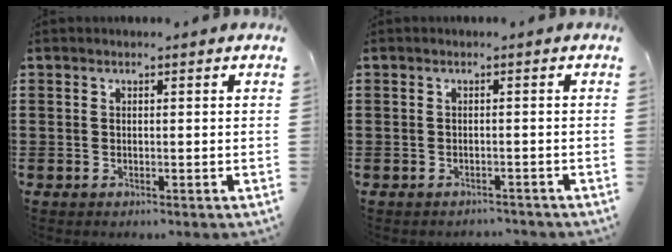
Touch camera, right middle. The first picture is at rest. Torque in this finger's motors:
{"motor_torque": [-0.29, 0.10, -0.11, -0.03]}